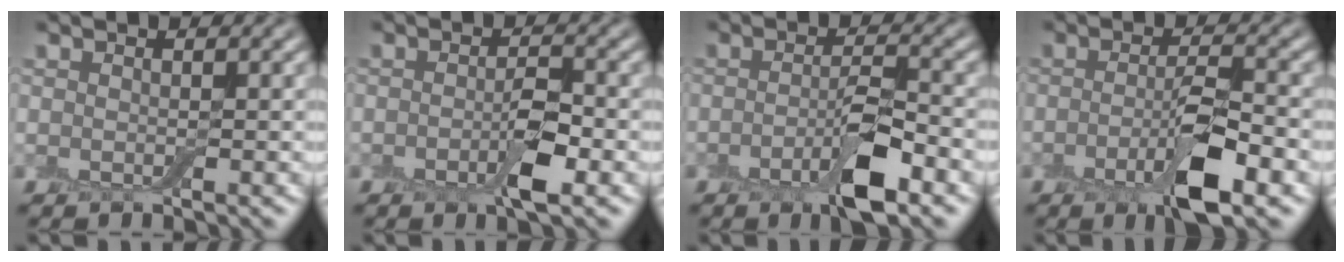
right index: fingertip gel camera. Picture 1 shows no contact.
{"total": 3.2, "force": [-1.1, 0.9, 2.8], "torque": [-0.049, -0.001, -0.023]}
{"total": 4.8, "force": [-2.2, 1.2, 4.1], "torque": [-0.072, 0.001, -0.044]}
{"total": 5.5, "force": [-2.2, 1.3, 4.9], "torque": [-0.087, 0.000, -0.043]}